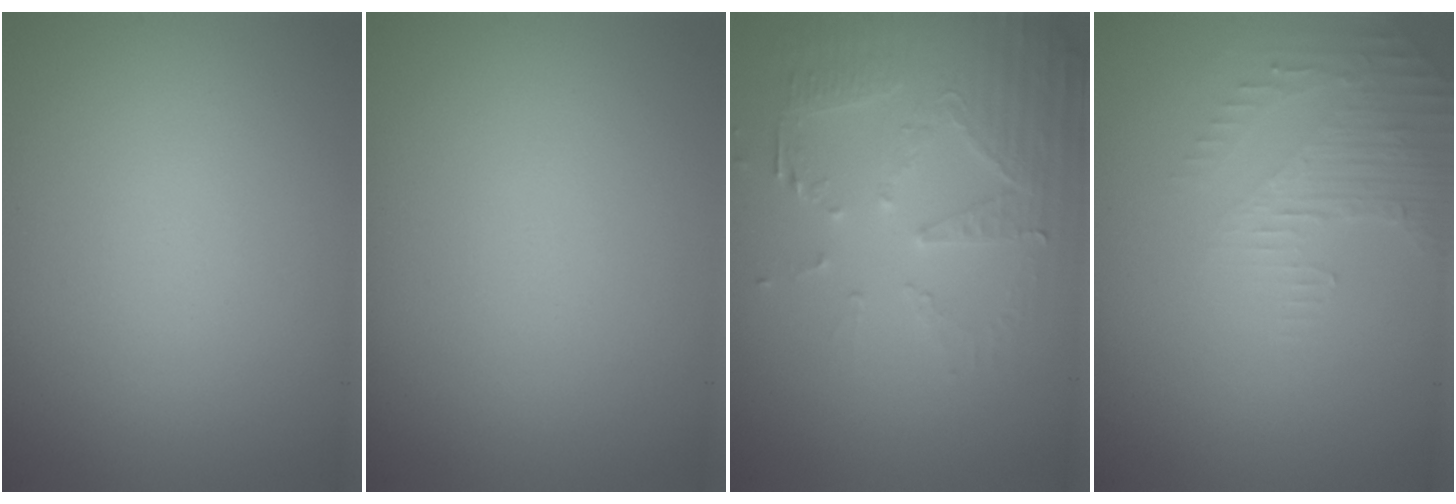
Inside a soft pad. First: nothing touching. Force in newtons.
{"total": 0.0}
{"total": 5.4, "press": 3.8, "slide": 3.8}
{"total": 2.6, "press": 2.5, "slide": 0.7}